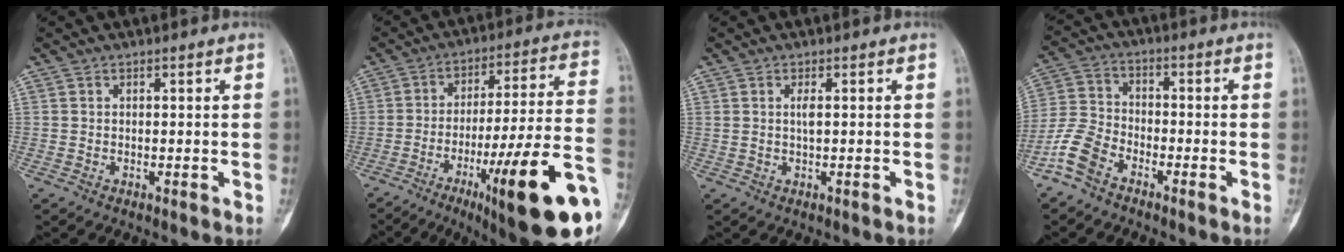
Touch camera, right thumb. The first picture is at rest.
{"total": 25.1, "force": [-10.4, 3.8, 22.6], "torque": [-0.294, 0.036, -0.149]}
{"total": 1.3, "force": [0.2, 0.1, 1.2], "torque": [-0.028, 0.003, 0.007]}
{"total": 7.7, "force": [-5.1, 4.1, 3.9], "torque": [-0.081, 0.022, -0.116]}